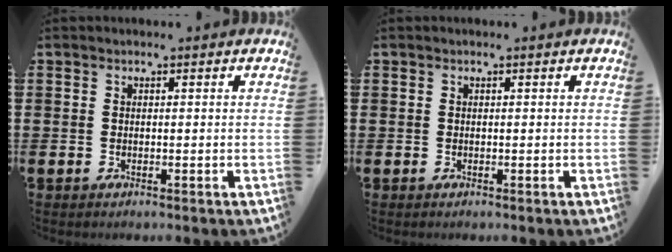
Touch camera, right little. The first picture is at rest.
{"total": 0.0}